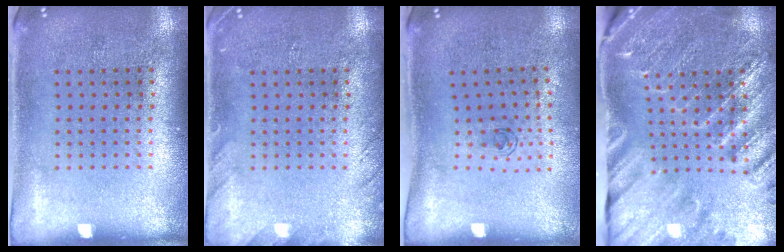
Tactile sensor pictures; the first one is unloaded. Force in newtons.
{"total": 1.5, "press": 1.5, "slide": 0.2}
{"total": 0.7, "press": 0.2, "slide": 0.6}
{"total": 3.0, "press": 3.0, "slide": 0.5}